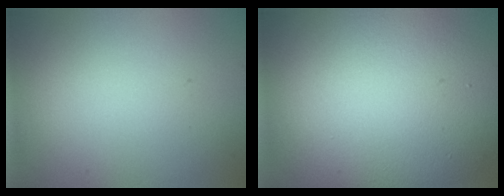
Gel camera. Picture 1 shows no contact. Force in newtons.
{"total": 15.3, "press": 15.3, "slide": 0.6}